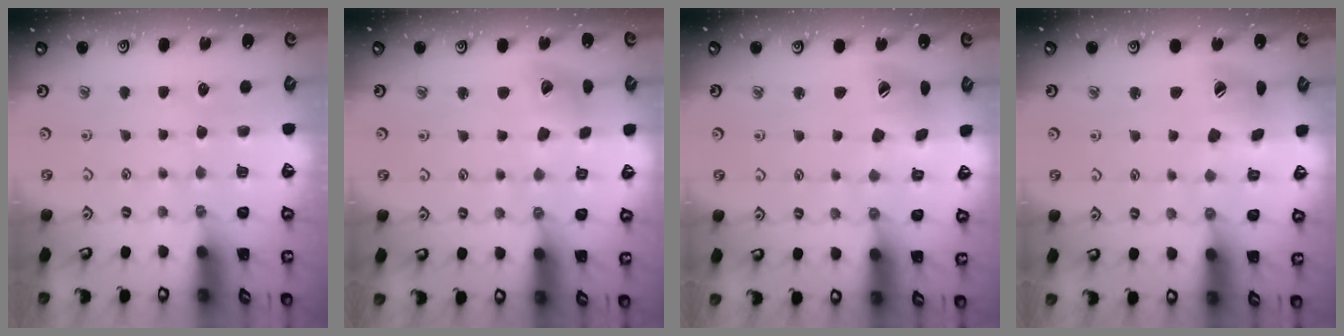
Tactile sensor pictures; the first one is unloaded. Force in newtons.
{"total": 8.5, "press": 8.5, "slide": 1.2}
{"total": 11.4, "press": 11.3, "slide": 1.0}
{"total": 11.4, "press": 11.3, "slide": 1.0}